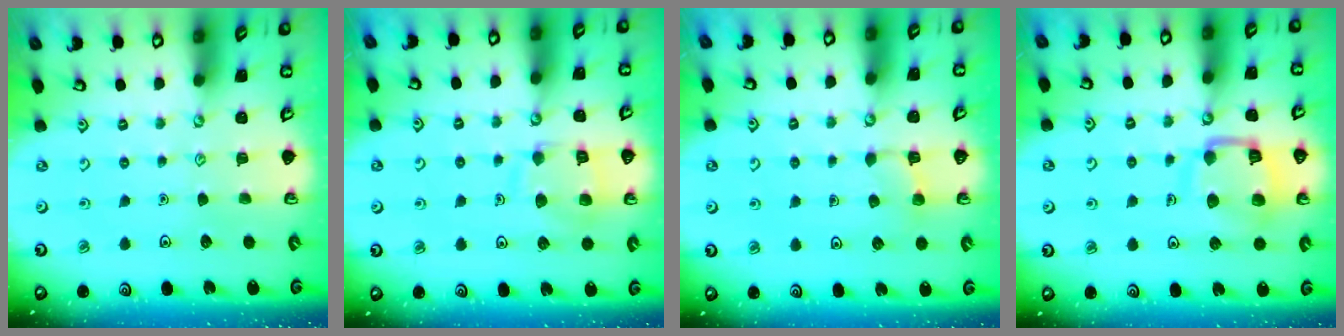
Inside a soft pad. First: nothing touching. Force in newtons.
{"total": 11.6, "press": 11.5, "slide": 1.3}
{"total": 3.5, "press": 3.5, "slide": 0.6}
{"total": 12.5, "press": 12.5, "slide": 1.3}